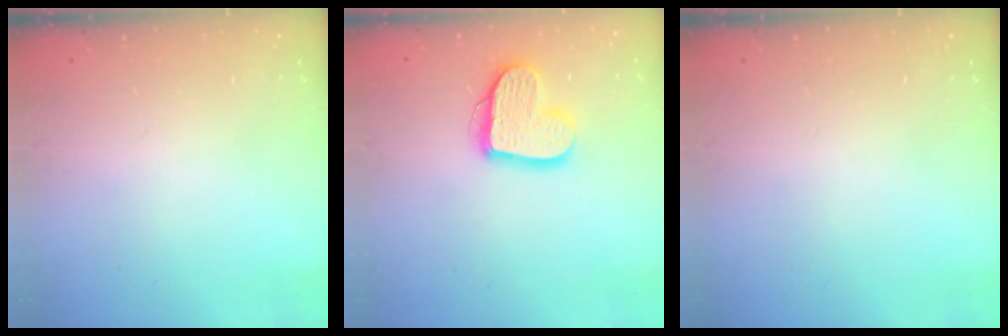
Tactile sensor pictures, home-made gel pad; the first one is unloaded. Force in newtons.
{"total": 14.8, "press": 14.7, "slide": 1.3}
{"total": 0.0}